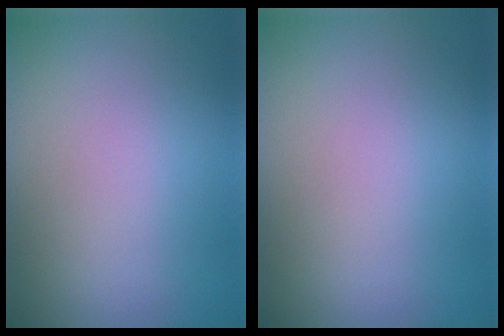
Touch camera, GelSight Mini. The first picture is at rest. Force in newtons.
{"total": 0.0}